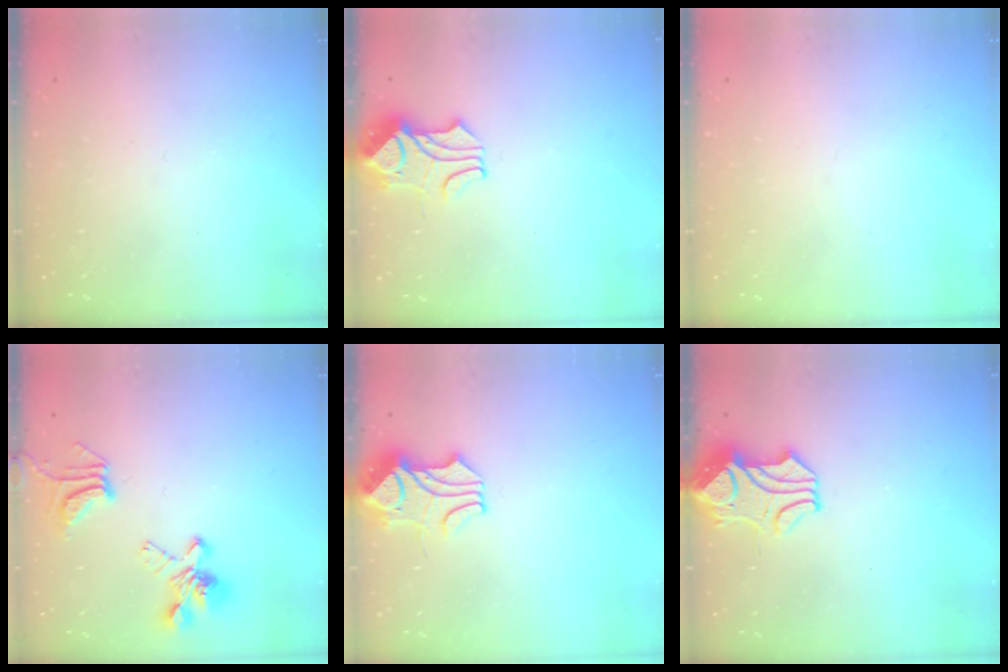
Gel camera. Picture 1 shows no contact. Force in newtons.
{"total": 1.9, "press": 1.5, "slide": 1.1}
{"total": 0.0}
{"total": 7.1, "press": 6.8, "slide": 2.1}
{"total": 2.2, "press": 2.0, "slide": 0.7}
{"total": 1.6, "press": 1.4, "slide": 0.9}